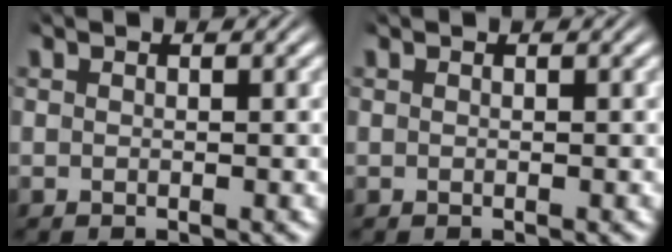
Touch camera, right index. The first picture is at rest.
{"total": 0.0}